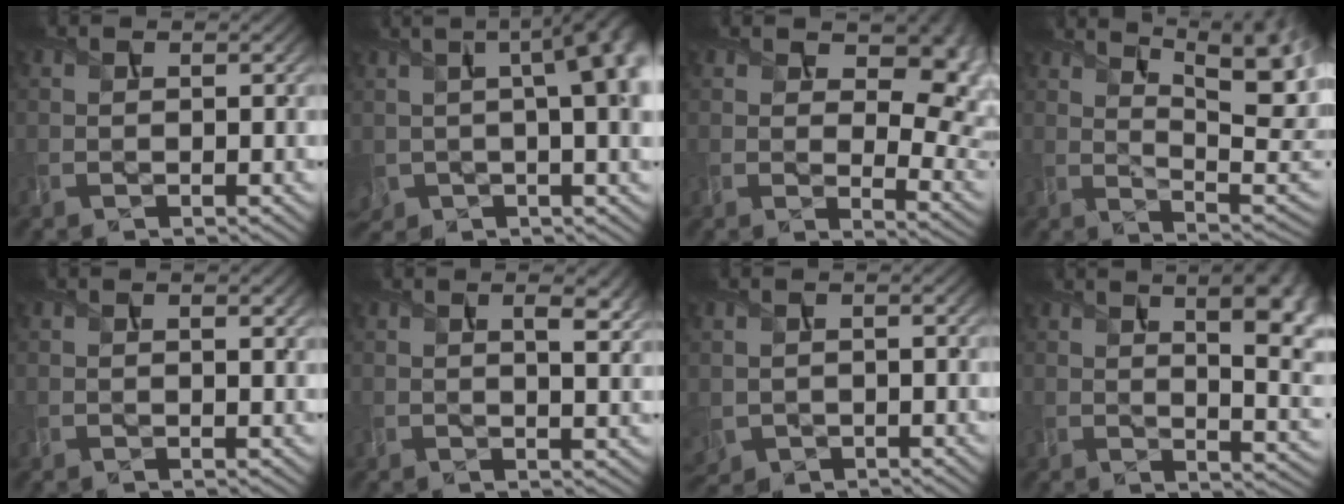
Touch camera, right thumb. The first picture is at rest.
{"total": 13.5, "force": [1.9, 6.9, 11.5], "torque": [-0.185, 0.003, 0.038]}
{"total": 10.9, "force": [4.4, 5.9, 7.9], "torque": [-0.122, -0.017, 0.079]}
{"total": 16.7, "force": [8.1, 6.4, 13.1], "torque": [-0.186, 0.040, 0.133]}
{"total": 1.5, "force": [0.8, 0.4, 1.2], "torque": [-0.021, 0.000, 0.016]}
{"total": 4.8, "force": [2.4, 1.6, 3.9], "torque": [-0.065, 0.003, 0.040]}
{"total": 2.6, "force": [-0.3, 2.3, 1.1], "torque": [-0.042, -0.014, -0.003]}
{"total": 13.0, "force": [4.1, 5.1, 11.3], "torque": [-0.135, 0.024, 0.061]}